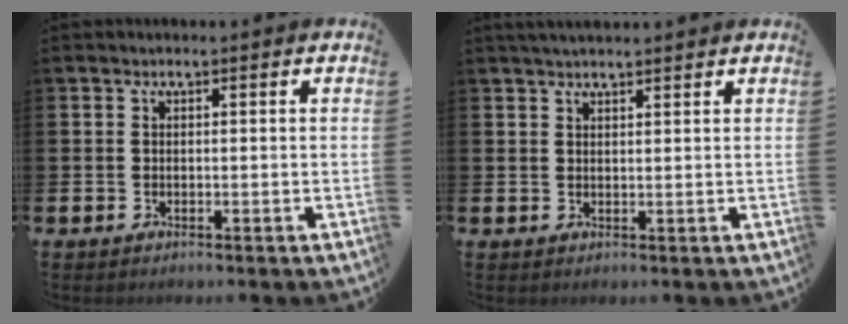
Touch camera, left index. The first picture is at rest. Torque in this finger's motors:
{"motor_torque": [-0.16, -0.48, 0.49, 0.14]}